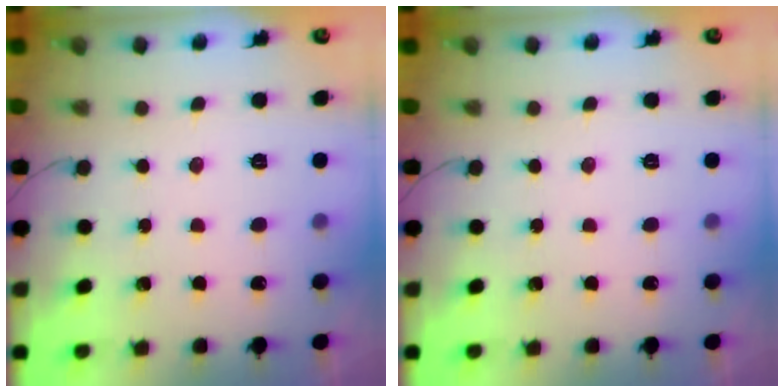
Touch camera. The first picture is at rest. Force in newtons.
{"total": 0.0}